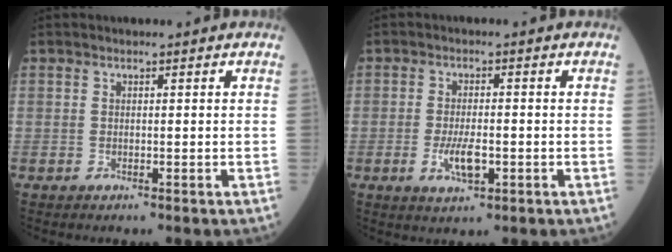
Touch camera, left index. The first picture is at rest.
{"total": 4.3, "force": [-1.3, 1.2, 3.9], "torque": [-0.076, -0.004, -0.018]}